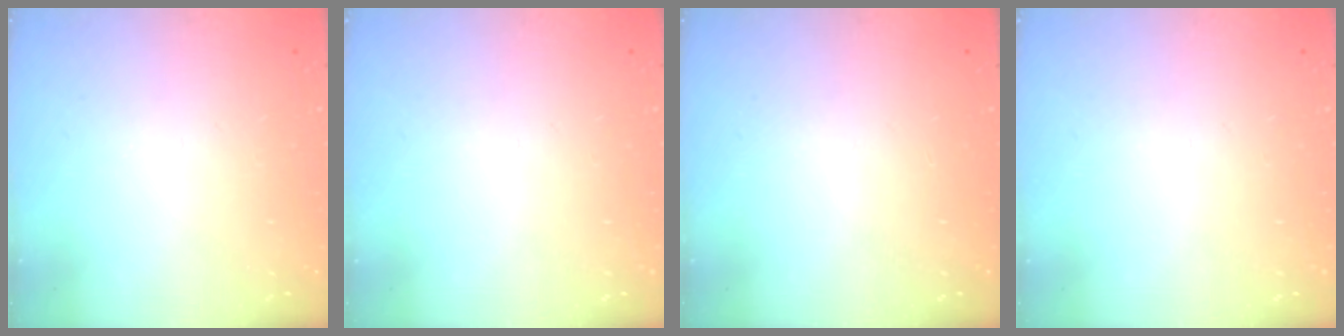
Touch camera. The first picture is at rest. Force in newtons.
{"total": 0.0}
{"total": 0.0}
{"total": 0.0}